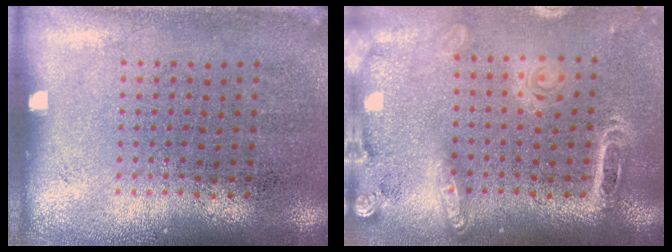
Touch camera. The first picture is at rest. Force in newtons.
{"total": 2.1, "press": 1.8, "slide": 1.0}